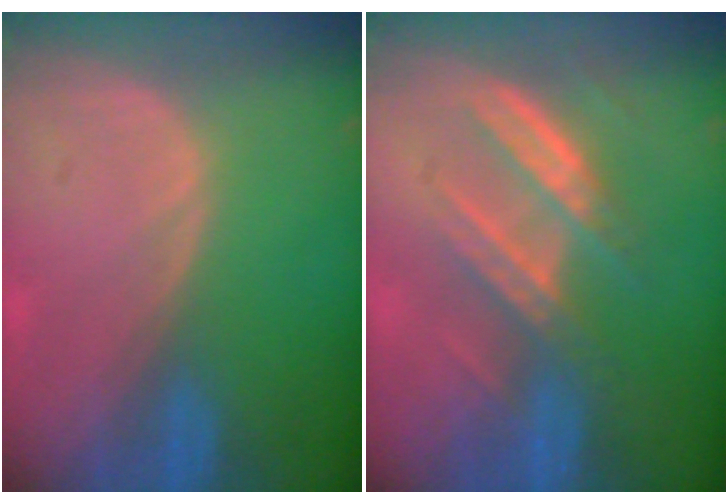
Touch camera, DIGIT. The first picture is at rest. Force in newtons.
{"total": 6.8, "press": 6.4, "slide": 2.3}